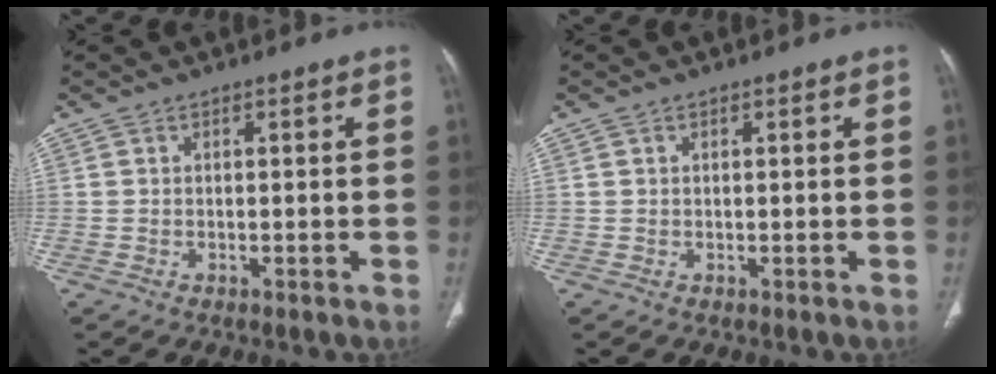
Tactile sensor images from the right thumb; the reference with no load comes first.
{"total": 0.0}